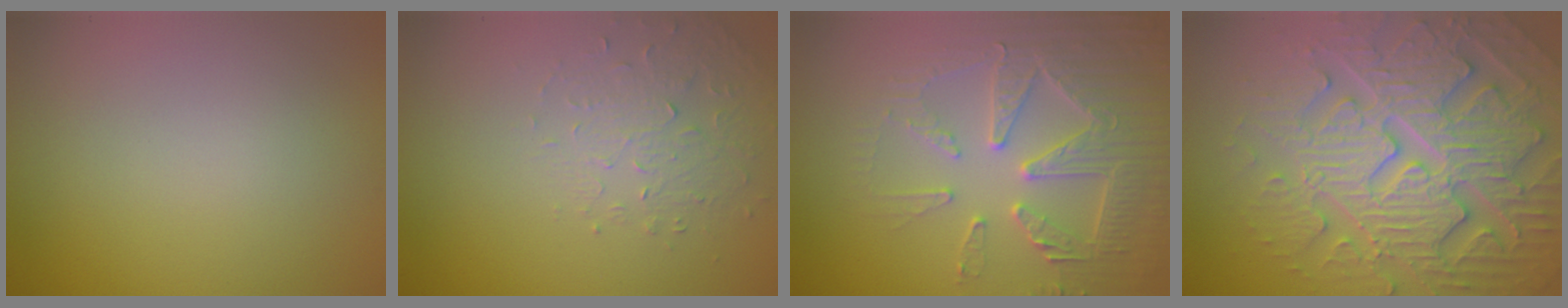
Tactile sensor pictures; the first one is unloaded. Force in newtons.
{"total": 1.6, "press": 1.1, "slide": 1.2}
{"total": 5.4, "press": 5.0, "slide": 2.1}
{"total": 7.9, "press": 7.7, "slide": 1.9}